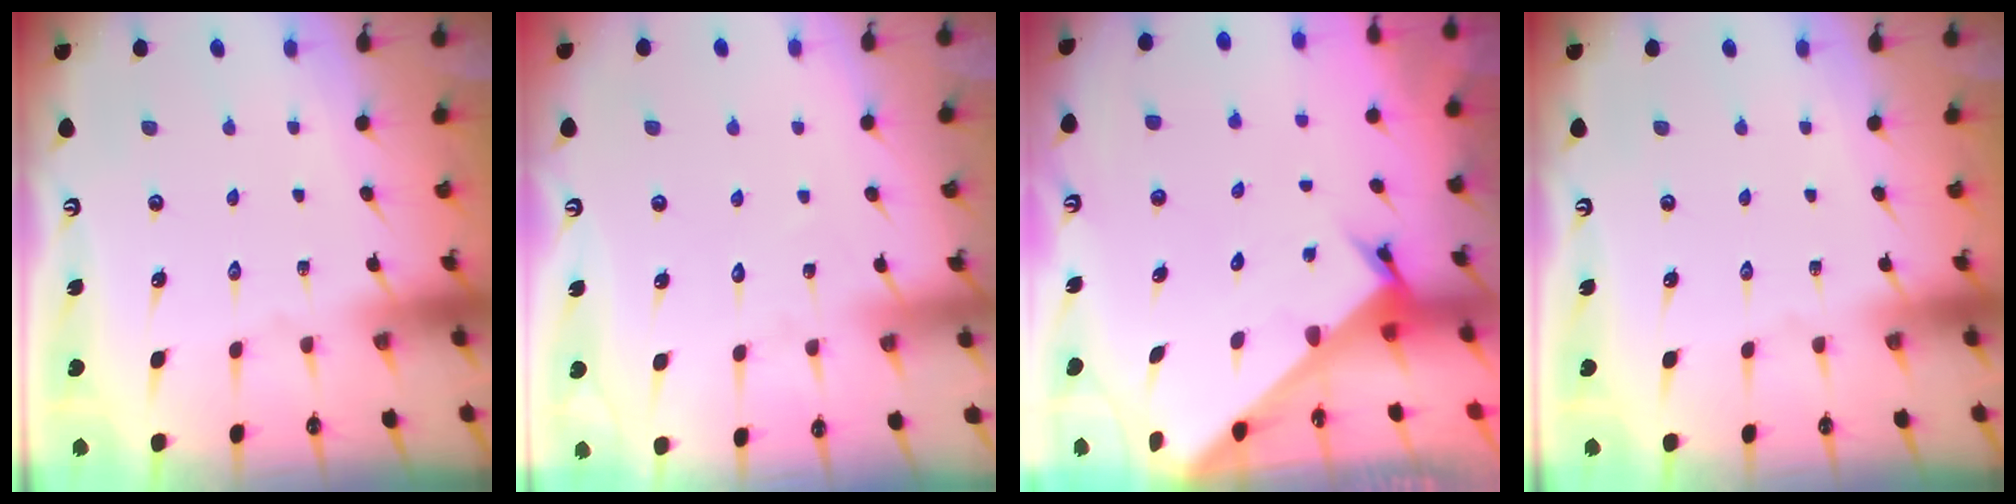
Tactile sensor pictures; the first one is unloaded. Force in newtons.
{"total": 4.6, "press": 4.6, "slide": 0.6}
{"total": 2.6, "press": 2.6, "slide": 0.2}
{"total": 0.0}